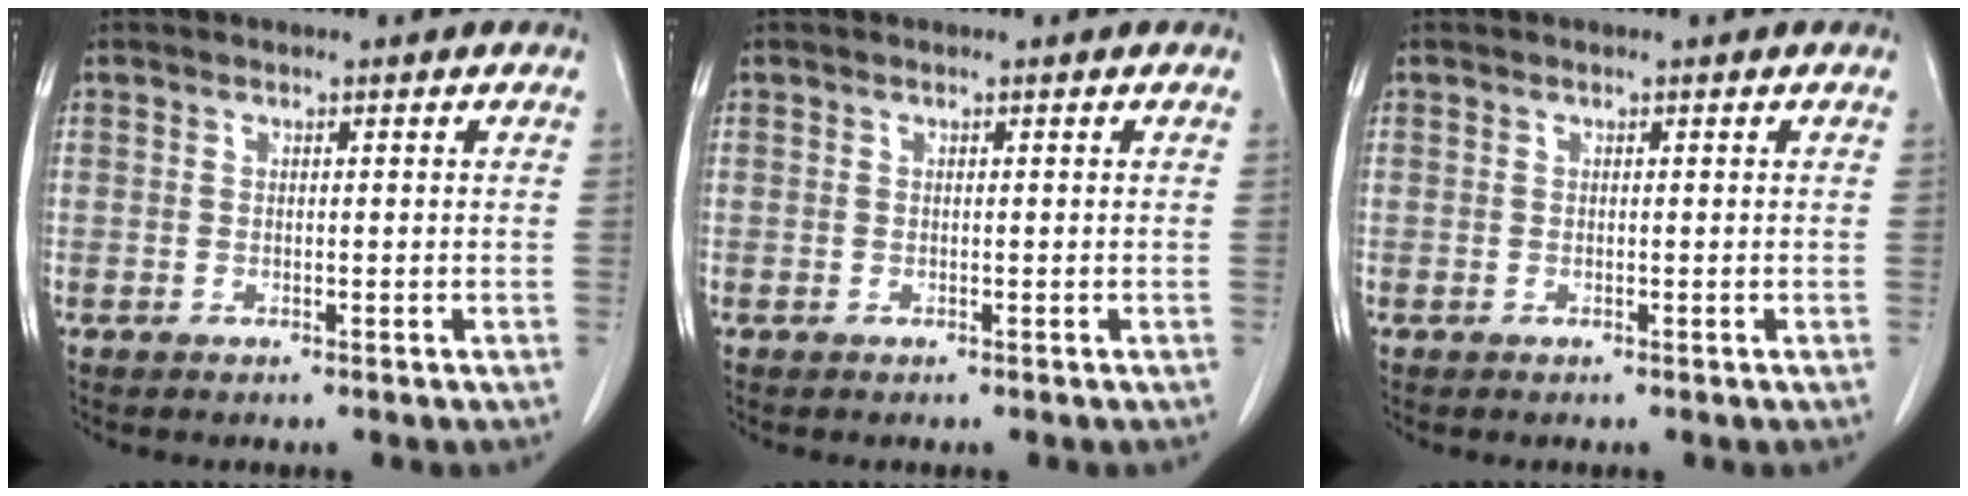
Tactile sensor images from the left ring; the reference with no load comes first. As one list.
[{"total": 0.0}, {"total": 0.0}]